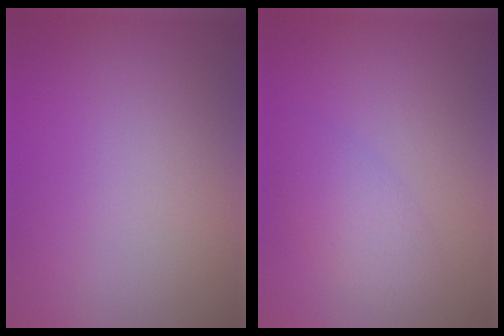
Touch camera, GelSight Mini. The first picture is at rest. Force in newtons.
{"total": 2.8, "press": 2.8, "slide": 0.1}